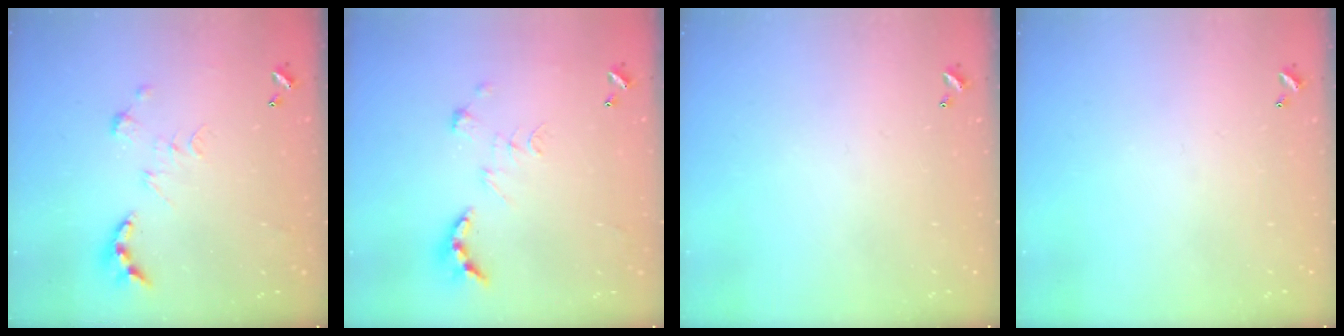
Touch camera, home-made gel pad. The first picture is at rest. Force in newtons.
{"total": 2.4, "press": 1.9, "slide": 1.5}
{"total": 0.0}
{"total": 0.0}